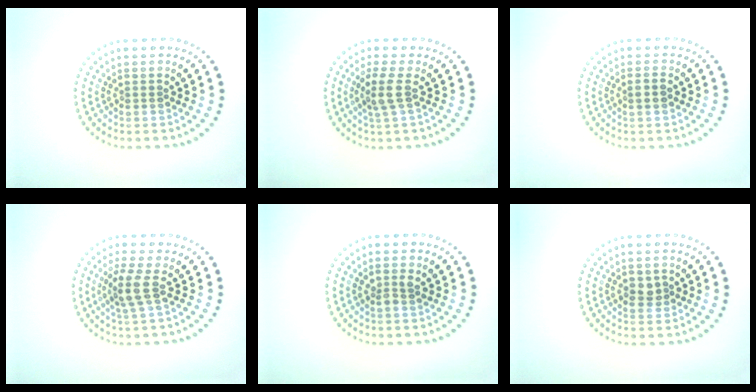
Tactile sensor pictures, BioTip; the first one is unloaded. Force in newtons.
{"total": 2.2, "press": 1.8, "slide": 1.3}
{"total": 1.3, "press": 1.3, "slide": 0.4}
{"total": 2.6, "press": 1.9, "slide": 1.7}
{"total": 0.9, "press": 0.8, "slide": 0.3}
{"total": 1.6, "press": 1.5, "slide": 0.5}